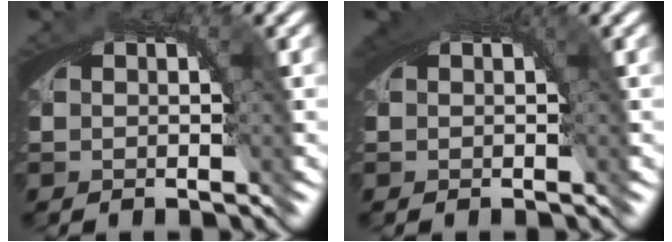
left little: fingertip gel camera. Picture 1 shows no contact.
{"total": 1.6, "force": [0.5, 1.0, 1.1], "torque": [-0.019, -0.004, 0.008]}